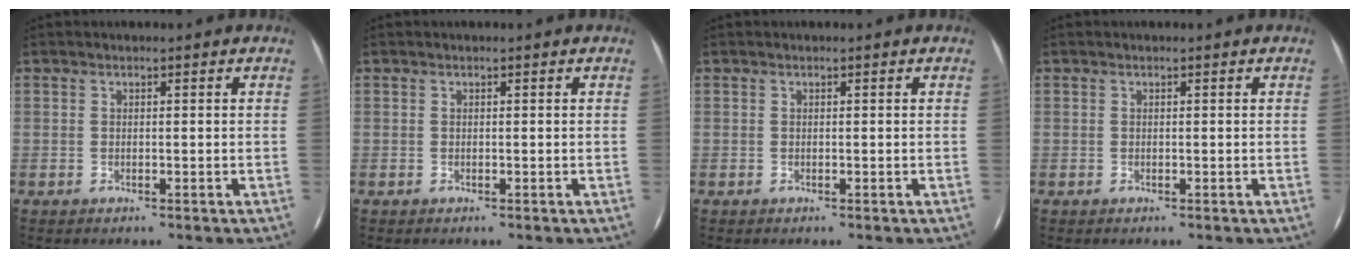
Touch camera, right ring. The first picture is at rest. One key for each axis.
{"total": 0.0}
{"total": 0.0}
{"total": 0.0}